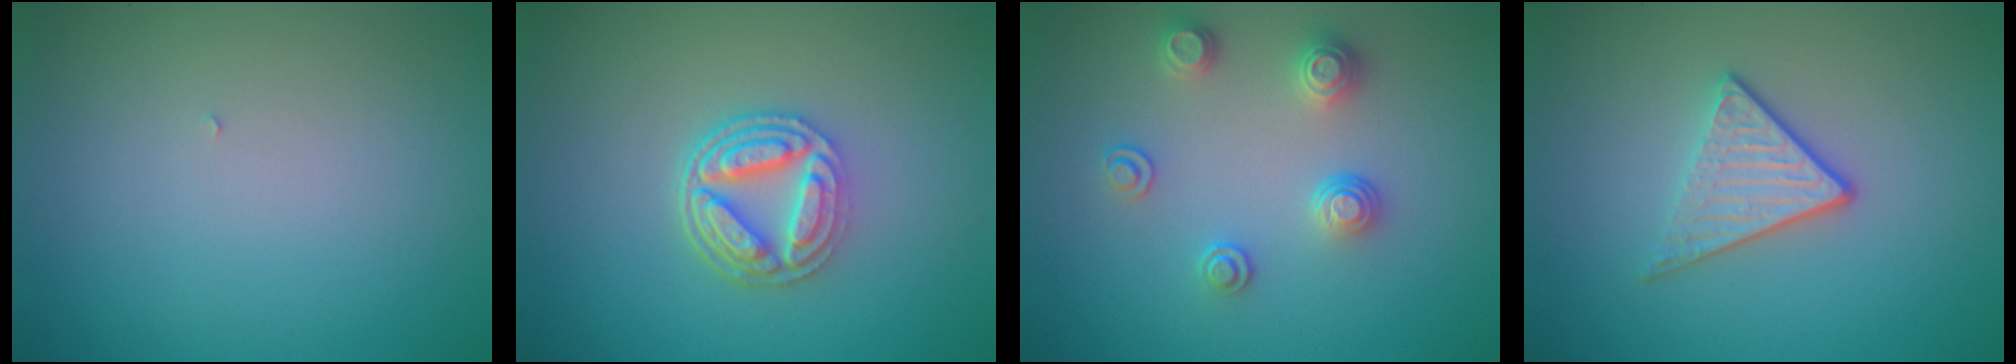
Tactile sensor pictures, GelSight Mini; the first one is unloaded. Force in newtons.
{"total": 5.0, "press": 3.8, "slide": 3.2}
{"total": 2.6, "press": 2.6, "slide": 0.6}
{"total": 3.2, "press": 2.7, "slide": 1.8}